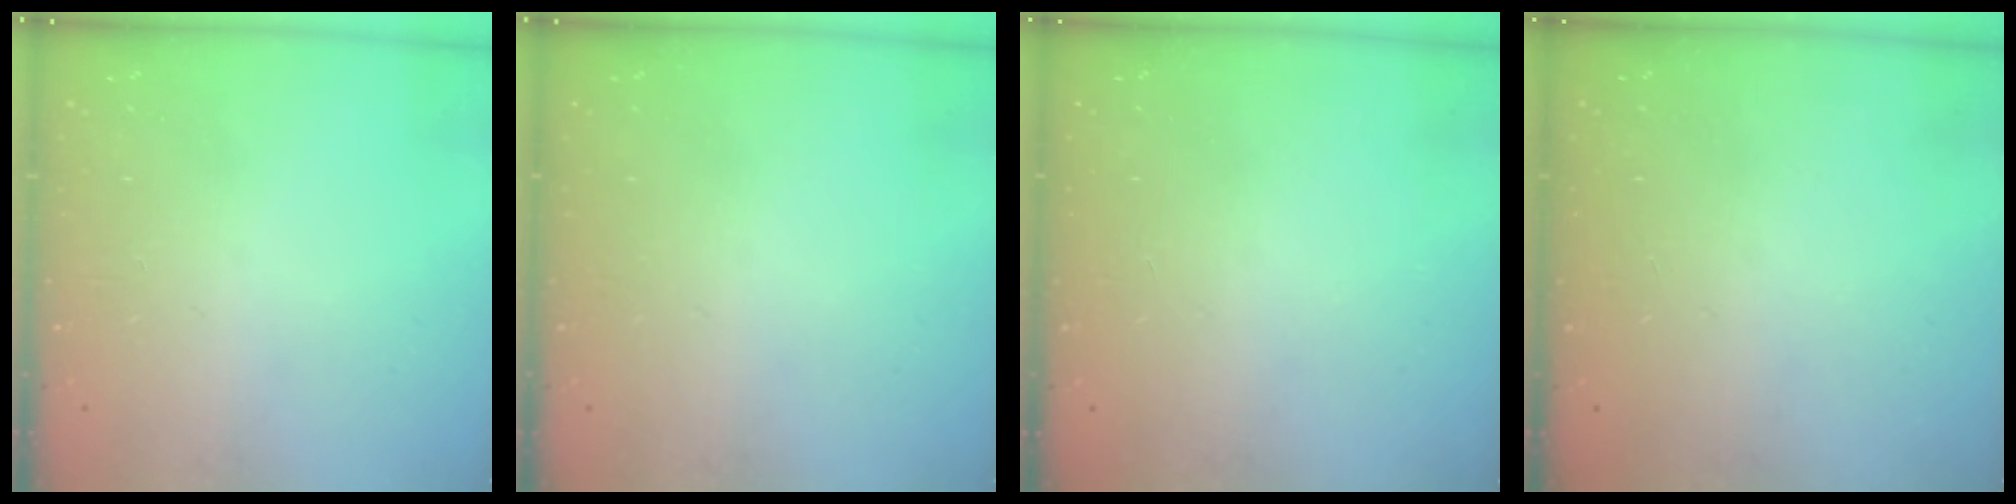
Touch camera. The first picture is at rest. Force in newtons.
{"total": 0.0}
{"total": 0.0}
{"total": 0.0}